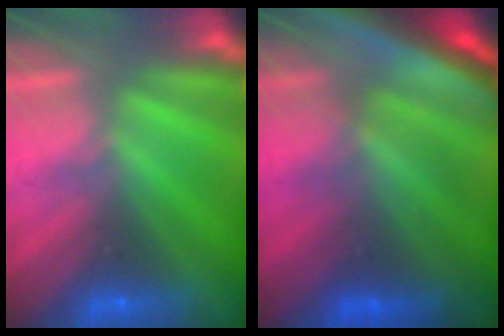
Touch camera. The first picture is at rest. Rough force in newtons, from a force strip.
{"total": 7.5}